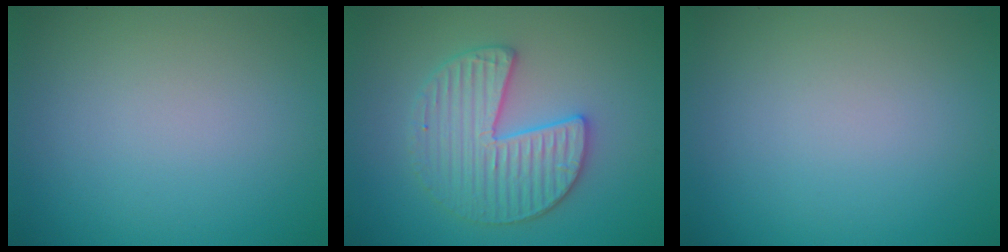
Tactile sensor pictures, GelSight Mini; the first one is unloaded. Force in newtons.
{"total": 4.3, "press": 4.3, "slide": 0.6}
{"total": 0.0}